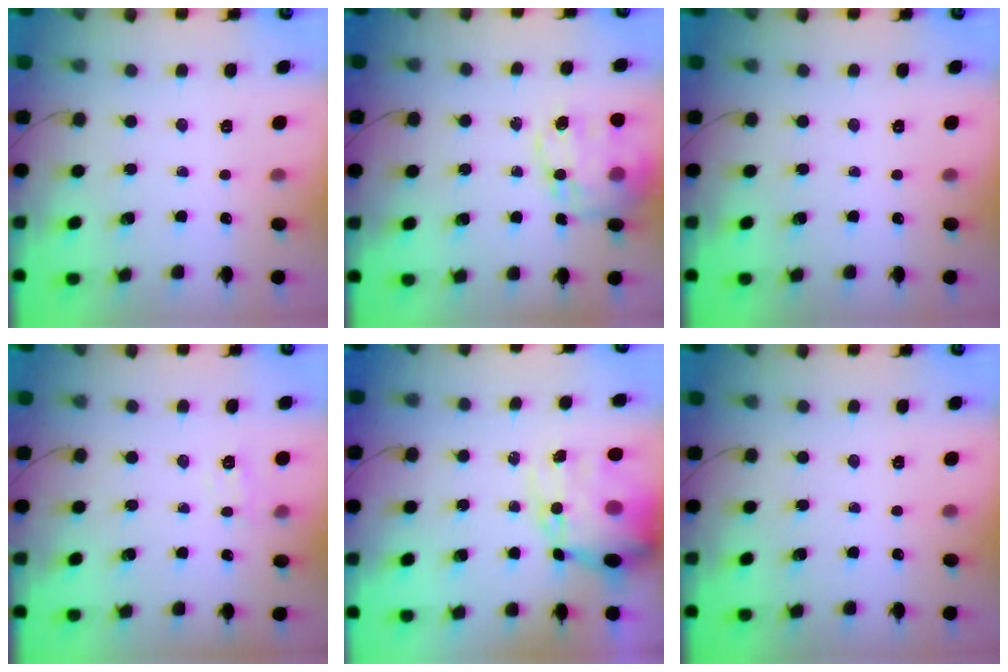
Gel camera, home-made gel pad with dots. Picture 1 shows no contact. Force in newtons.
{"total": 16.8, "press": 16.4, "slide": 3.8}
{"total": 0.0}
{"total": 7.2, "press": 7.1, "slide": 1.4}
{"total": 14.5, "press": 14.1, "slide": 3.3}
{"total": 0.0}